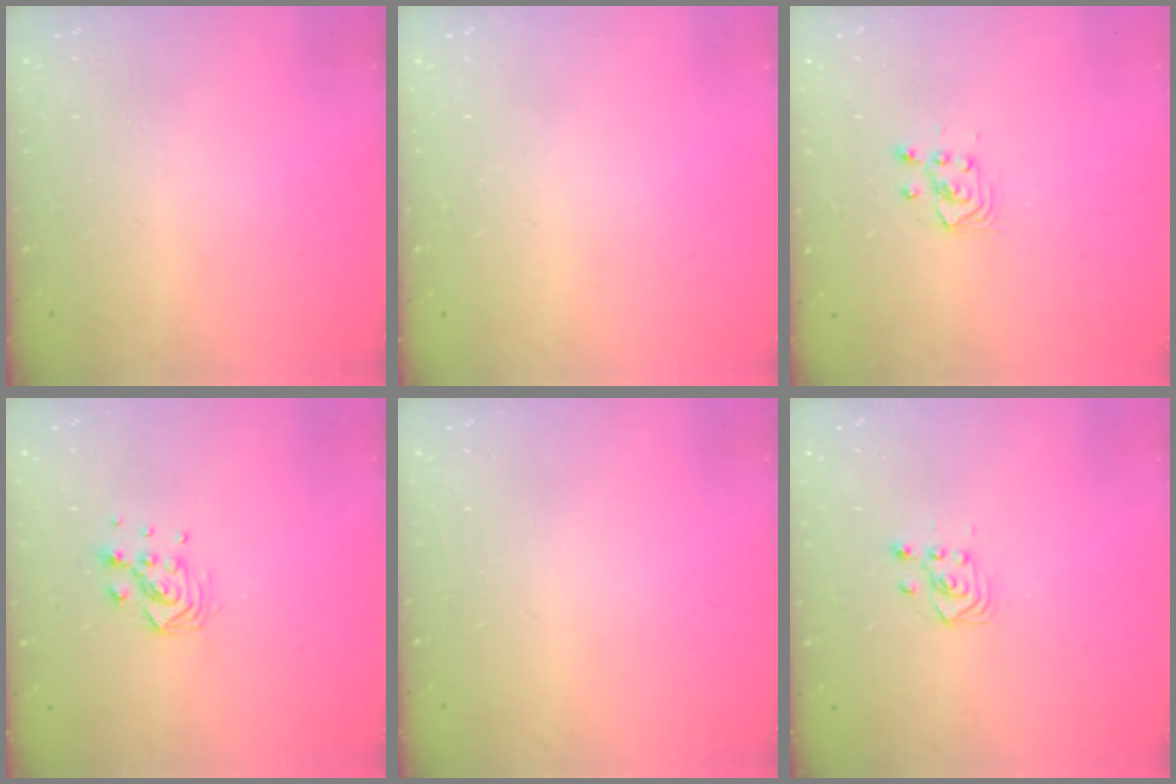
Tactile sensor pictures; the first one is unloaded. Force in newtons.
{"total": 0.0}
{"total": 2.9, "press": 2.7, "slide": 1.0}
{"total": 7.9, "press": 7.9, "slide": 0.5}
{"total": 0.0}
{"total": 3.2, "press": 3.1, "slide": 0.7}